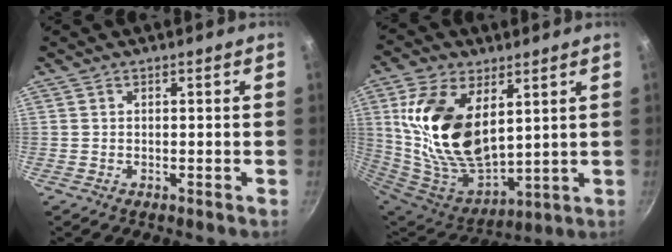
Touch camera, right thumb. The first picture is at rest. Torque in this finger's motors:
{"motor_torque": [0.62, 1.28, 2.13, 0.62, 0.75]}